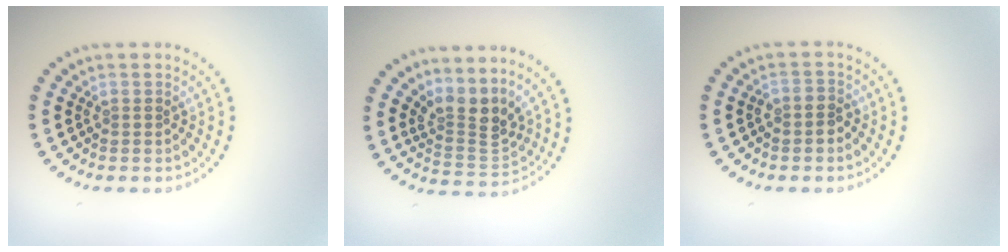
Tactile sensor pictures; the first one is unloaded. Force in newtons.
{"total": 3.3, "press": 2.4, "slide": 2.3}
{"total": 1.2, "press": 1.0, "slide": 0.7}